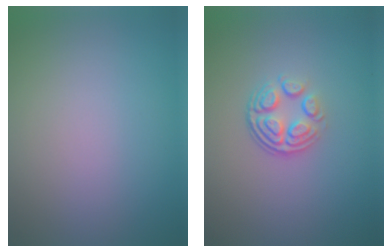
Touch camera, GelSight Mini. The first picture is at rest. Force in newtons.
{"total": 3.9, "press": 2.7, "slide": 2.8}